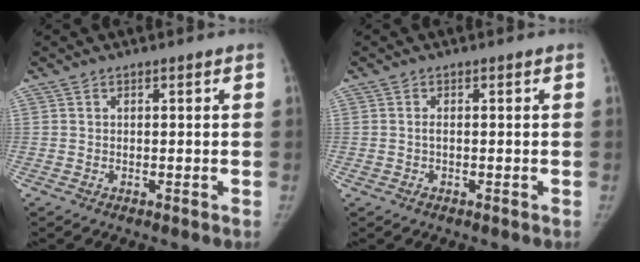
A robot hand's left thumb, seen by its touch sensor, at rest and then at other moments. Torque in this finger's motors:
{"motor_torque": [-0.01, 0.01, 0.01, 0.00, 0.02]}